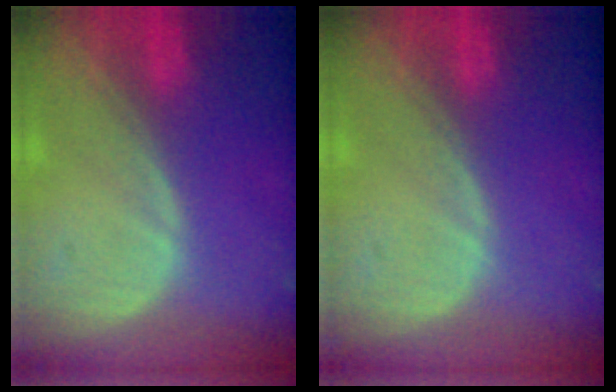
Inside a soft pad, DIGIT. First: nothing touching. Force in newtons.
{"total": 0.0}